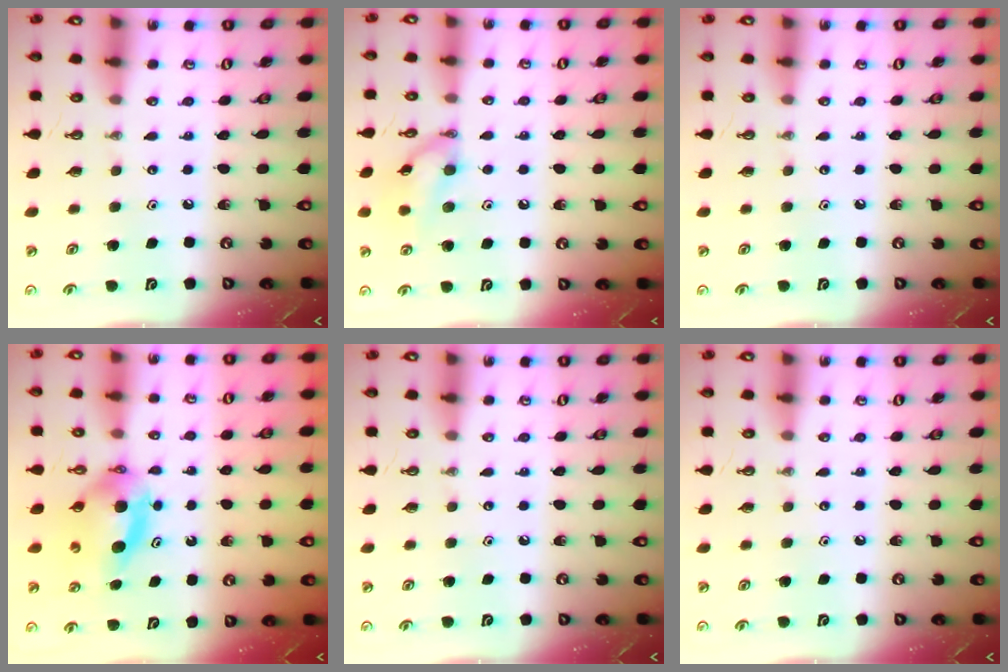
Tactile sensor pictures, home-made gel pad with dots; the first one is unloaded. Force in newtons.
{"total": 11.5, "press": 11.4, "slide": 0.9}
{"total": 0.0}
{"total": 5.8, "press": 5.6, "slide": 1.4}
{"total": 0.0}
{"total": 0.0}